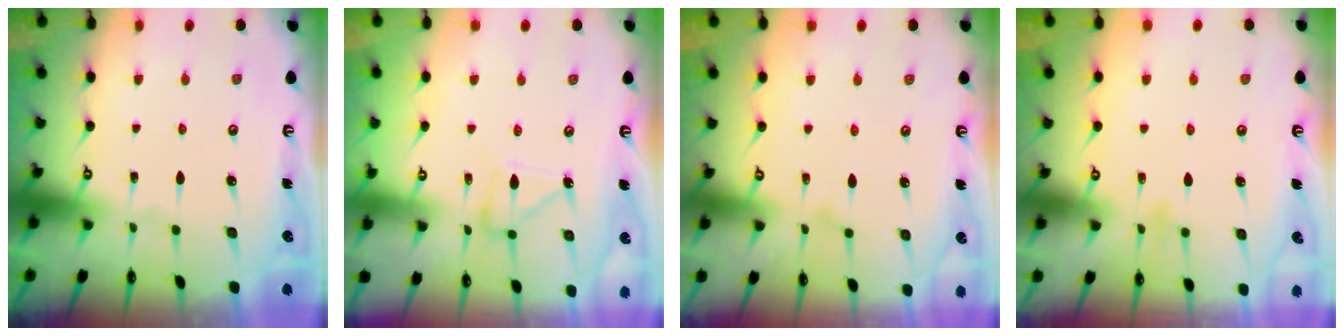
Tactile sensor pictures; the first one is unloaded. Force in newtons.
{"total": 10.7, "press": 10.7, "slide": 0.8}
{"total": 7.1, "press": 7.0, "slide": 1.1}
{"total": 5.7, "press": 5.5, "slide": 1.4}